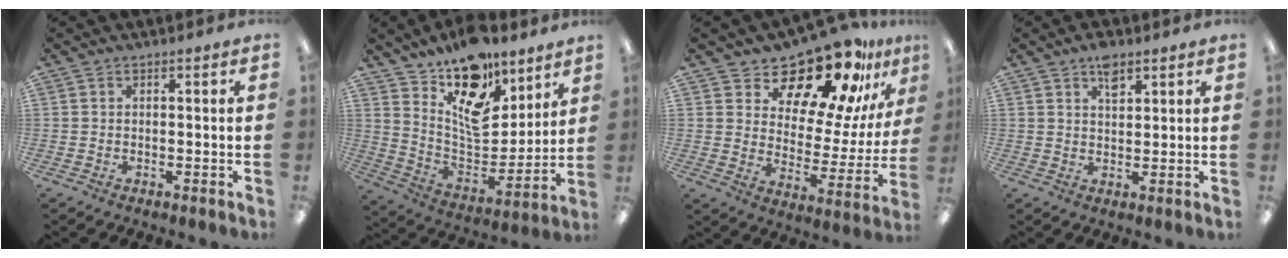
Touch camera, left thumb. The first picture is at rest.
{"total": 17.6, "force": [12.1, 9.2, 8.9], "torque": [-0.138, -0.093, 0.218]}
{"total": 18.7, "force": [15.3, 6.6, 8.3], "torque": [-0.131, -0.124, 0.255]}
{"total": 4.4, "force": [2.9, 2.1, 2.6], "torque": [-0.033, -0.010, 0.048]}